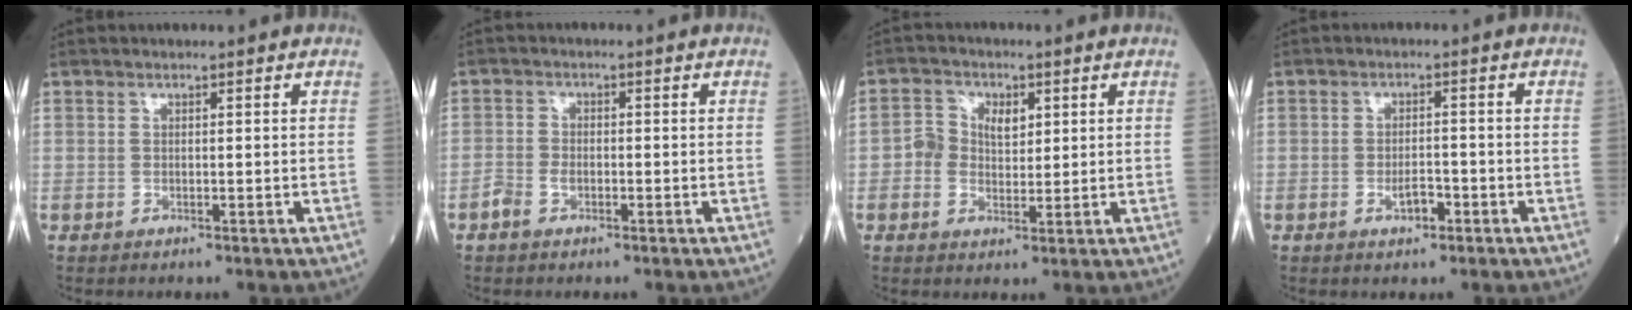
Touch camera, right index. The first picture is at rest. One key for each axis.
{"total": 2.5, "fx": -1.3, "fy": 1.5, "fz": 1.5, "tx": -0.032, "ty": 0.008, "tz": -0.023}
{"total": 4.6, "fx": 0.8, "fy": 3.8, "fz": 2.5, "tx": -0.034, "ty": 0.018, "tz": 0.013}
{"total": 2.7, "fx": -1.3, "fy": 1.1, "fz": 2.1, "tx": -0.033, "ty": 0.004, "tz": -0.023}